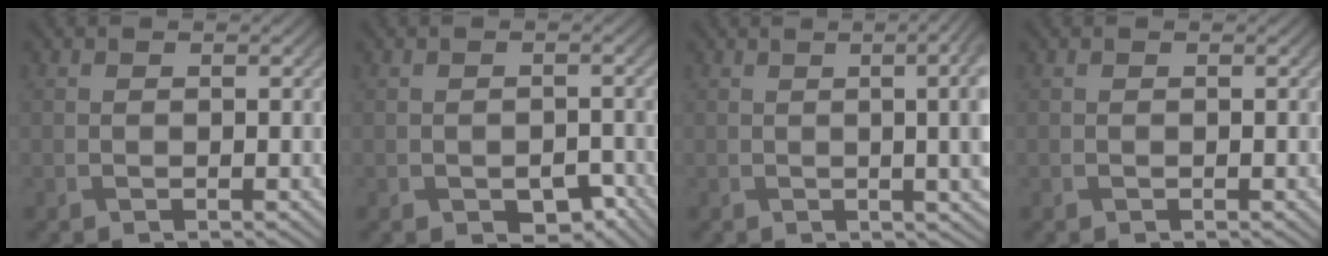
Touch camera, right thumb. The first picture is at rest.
{"total": 3.6, "force": [-1.9, 2.2, 2.2], "torque": [-0.029, -0.010, -0.022]}
{"total": 10.3, "force": [1.2, 3.8, 9.5], "torque": [-0.086, 0.025, 0.005]}
{"total": 0.0}